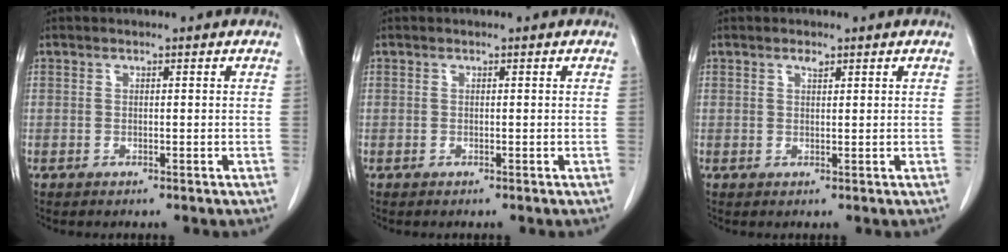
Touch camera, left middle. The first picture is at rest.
{"total": 0.0}
{"total": 1.1, "force": [0.8, 0.3, 0.7], "torque": [-0.014, -0.003, 0.015]}